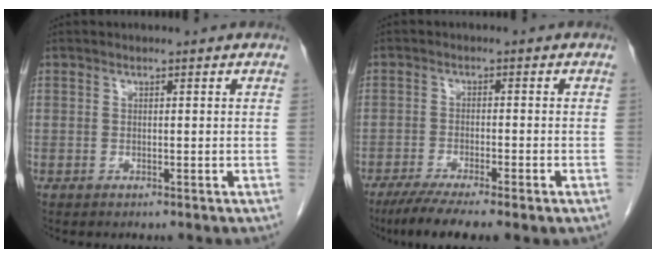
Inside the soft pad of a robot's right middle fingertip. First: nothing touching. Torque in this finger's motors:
{"motor_torque": [1.18, -0.96, 0.14, 0.09]}